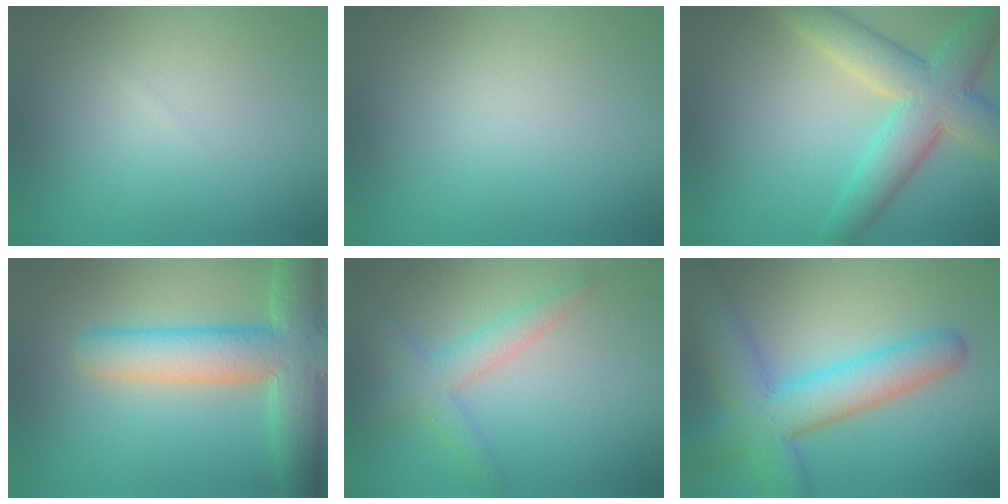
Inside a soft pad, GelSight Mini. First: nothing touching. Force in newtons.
{"total": 0.0}
{"total": 7.3, "press": 7.3, "slide": 0.4}
{"total": 8.7, "press": 8.7, "slide": 0.7}
{"total": 2.9, "press": 2.9, "slide": 0.1}
{"total": 7.7, "press": 7.7, "slide": 0.5}